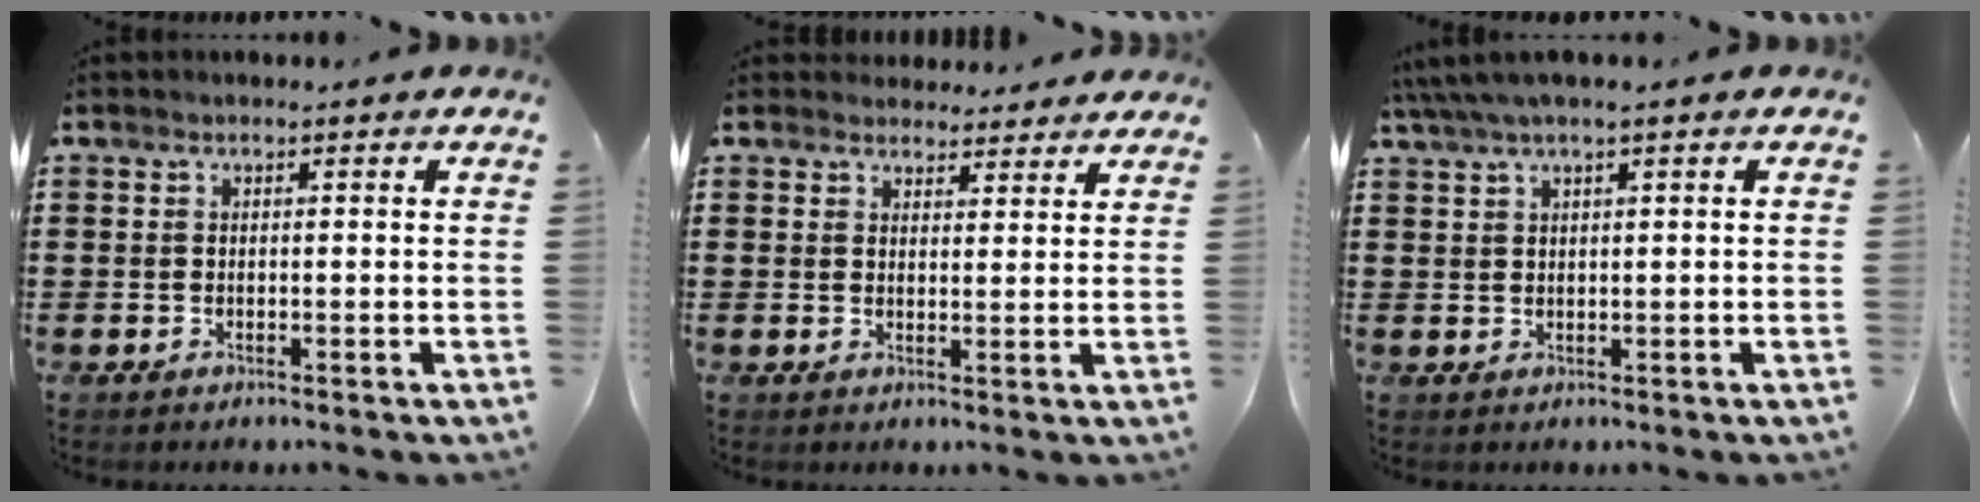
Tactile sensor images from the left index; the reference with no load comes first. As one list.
[{"total": 3.3, "force": [3.2, 1.0, -0.1], "torque": [-0.002, -0.008, 0.059]}, {"total": 2.4, "force": [1.4, 0.1, 2.0], "torque": [-0.040, 0.001, 0.025]}]